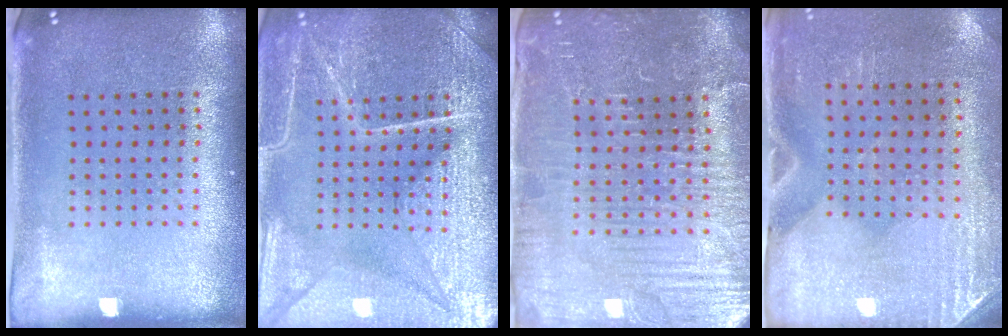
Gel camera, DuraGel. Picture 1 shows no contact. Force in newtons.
{"total": 6.9, "press": 6.8, "slide": 0.8}
{"total": 4.7, "press": 4.5, "slide": 1.5}
{"total": 2.9, "press": 2.5, "slide": 1.4}